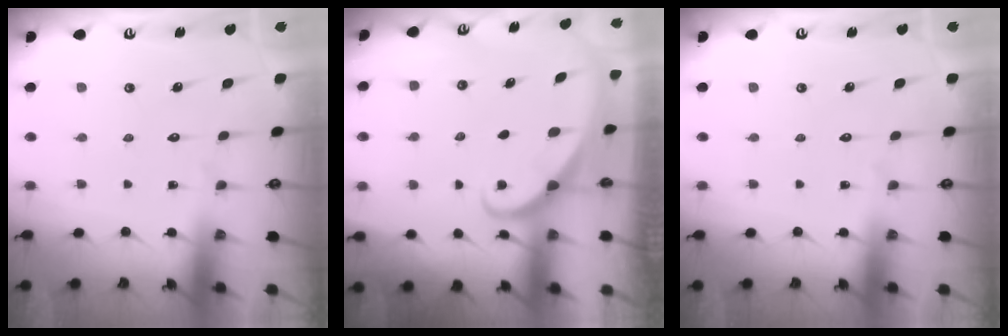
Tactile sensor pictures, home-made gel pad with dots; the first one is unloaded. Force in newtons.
{"total": 1.6, "press": 1.6, "slide": 0.1}
{"total": 0.0}